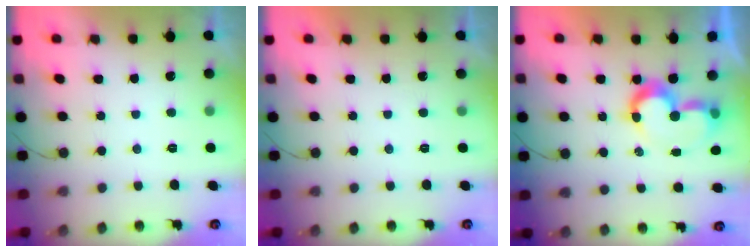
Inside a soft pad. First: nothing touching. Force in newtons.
{"total": 1.6, "press": 1.6, "slide": 0.1}
{"total": 8.3, "press": 7.7, "slide": 3.1}